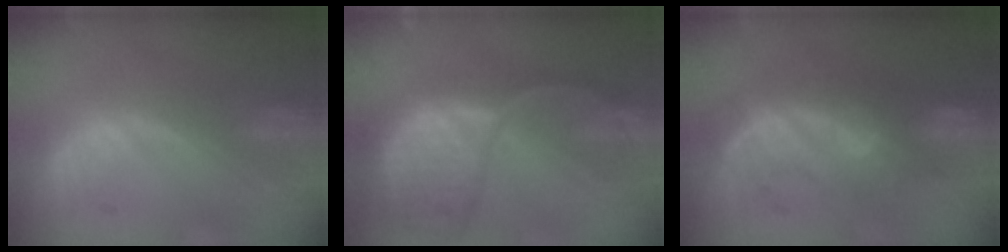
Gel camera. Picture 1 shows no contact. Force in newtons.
{"total": 12.0, "press": 9.9, "slide": 6.8}
{"total": 7.8, "press": 7.7, "slide": 1.5}